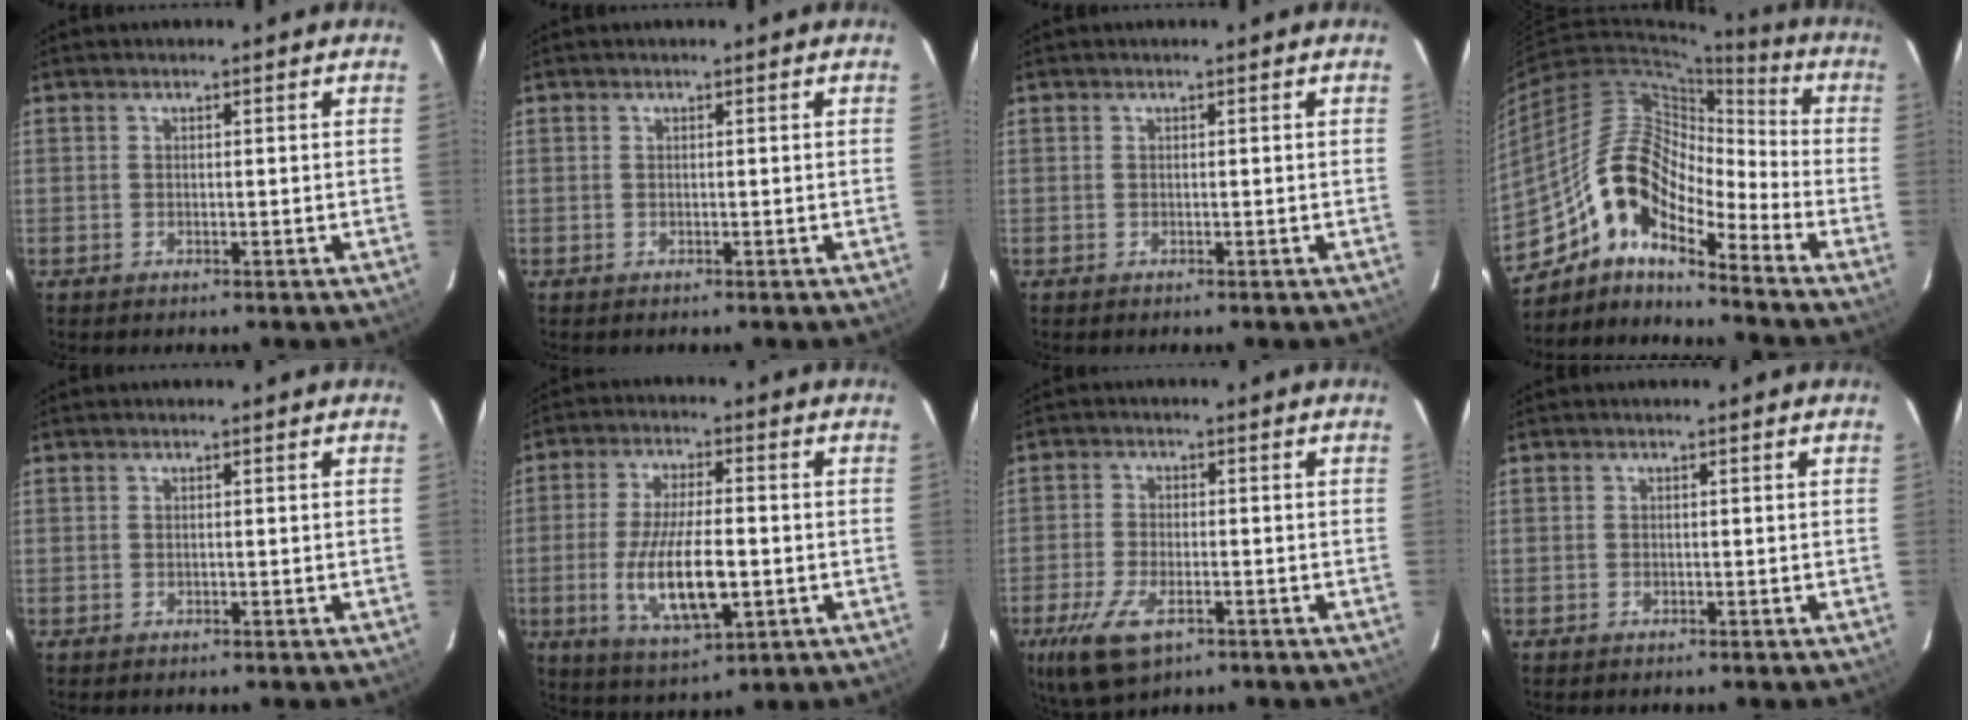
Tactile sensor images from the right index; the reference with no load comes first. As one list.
[{"total": 0.0}, {"total": 0.0}, {"total": 14.4, "force": [-9.9, 5.4, 9.0], "torque": [-0.155, 0.011, -0.202]}, {"total": 0.0}, {"total": 13.1, "force": [-2.7, 4.4, 12.0], "torque": [-0.237, -0.018, -0.043]}, {"total": 9.8, "force": [-5.2, 4.4, 7.0], "torque": [-0.169, -0.028, -0.095]}, {"total": 0.0}]